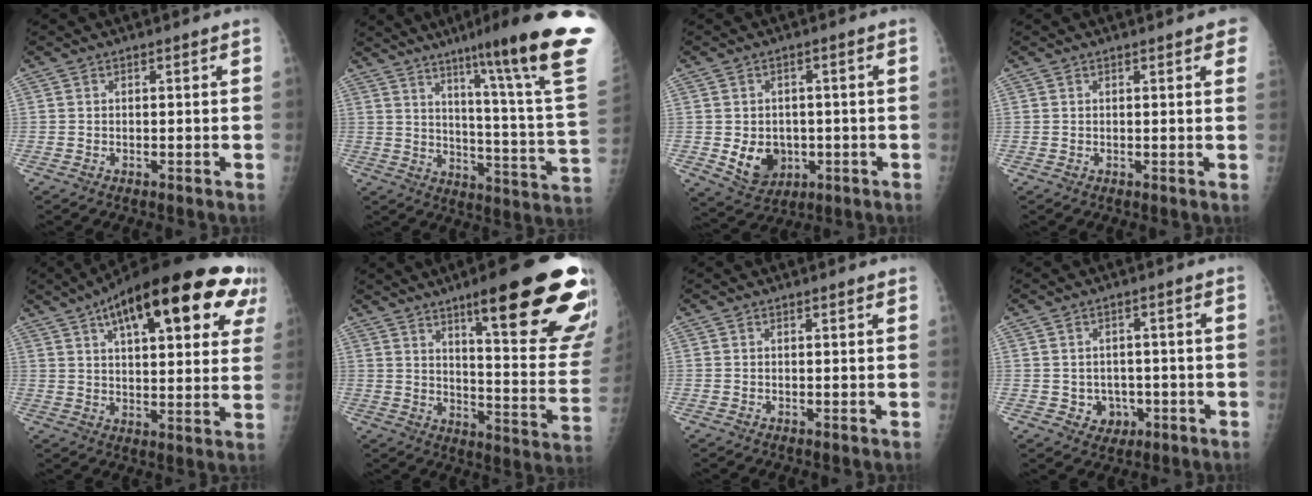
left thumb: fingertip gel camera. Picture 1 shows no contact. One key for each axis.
{"total": 25.8, "fx": 16.5, "fy": 0.5, "fz": 19.9, "tx": -0.254, "ty": -0.093, "tz": 0.227}
{"total": 7.6, "fx": -1.3, "fy": 6.2, "fz": 4.2, "tx": -0.042, "ty": 0.000, "tz": -0.005}
{"total": 4.1, "fx": 2.6, "fy": 1.0, "fz": 3.1, "tx": -0.024, "ty": 0.004, "tz": 0.023}
{"total": 27.0, "fx": 13.2, "fy": 9.5, "fz": 21.5, "tx": -0.295, "ty": 0.008, "tz": 0.185}
{"total": 26.7, "fx": 15.4, "fy": 4.6, "fz": 21.3, "tx": -0.228, "ty": -0.064, "tz": 0.218}
{"total": 1.0, "fx": 0.9, "fy": 0.2, "fz": 0.5, "tx": -0.004, "ty": 0.001, "tz": 0.011}
{"total": 4.3, "fx": -1.1, "fy": 3.9, "fz": 1.6, "tx": 0.002, "ty": 0.008, "tz": -0.008}